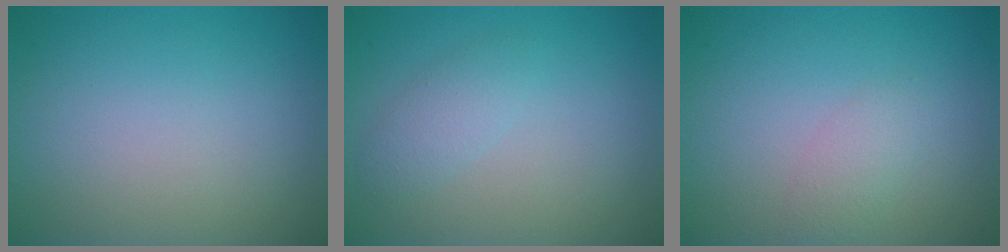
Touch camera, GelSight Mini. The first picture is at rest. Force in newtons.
{"total": 1.6, "press": 1.6, "slide": 0.0}
{"total": 1.5, "press": 1.5, "slide": 0.1}